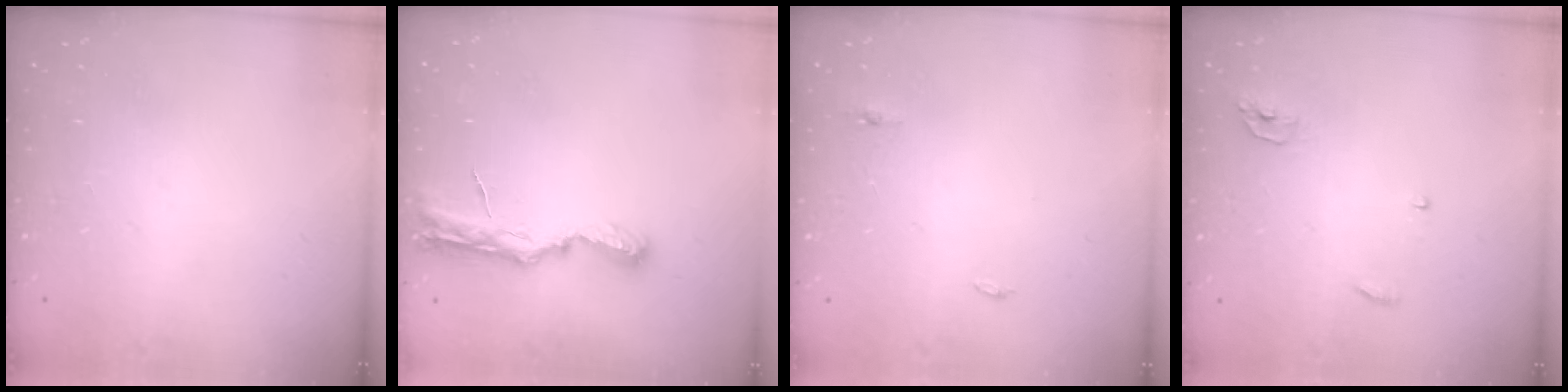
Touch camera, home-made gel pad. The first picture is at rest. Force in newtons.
{"total": 8.0, "press": 8.0, "slide": 0.7}
{"total": 3.7, "press": 3.3, "slide": 1.7}
{"total": 3.8, "press": 3.8, "slide": 0.5}